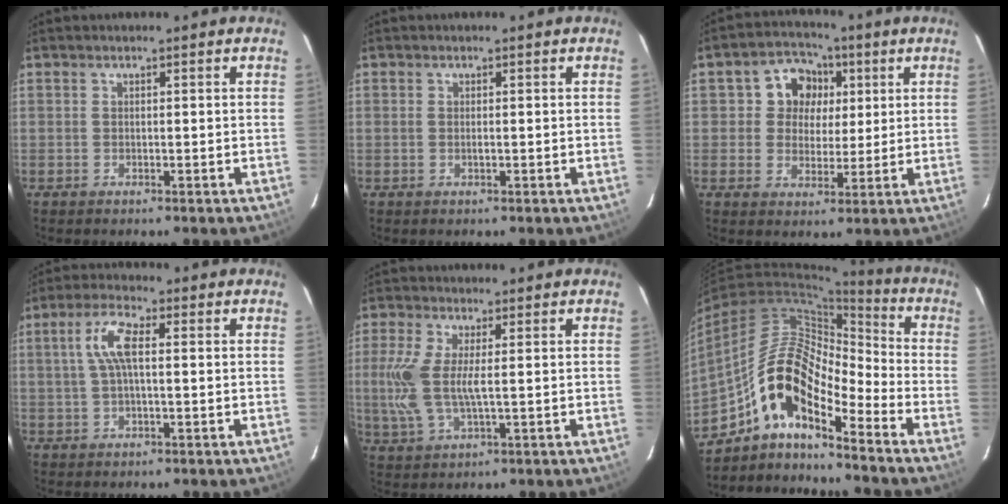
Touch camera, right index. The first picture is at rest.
{"total": 0.7, "force": [-0.2, 0.0, 0.7], "torque": [-0.014, 0.000, -0.003]}
{"total": 8.2, "force": [1.8, 7.4, 3.0], "torque": [-0.059, 0.020, 0.028]}
{"total": 6.1, "force": [0.7, 1.8, 5.8], "torque": [-0.118, 0.013, 0.015]}
{"total": 8.5, "force": [0.2, 2.7, 8.1], "torque": [-0.189, -0.002, 0.006]}
{"total": 13.7, "force": [-9.0, 4.4, 9.4], "torque": [-0.162, 0.020, -0.180]}